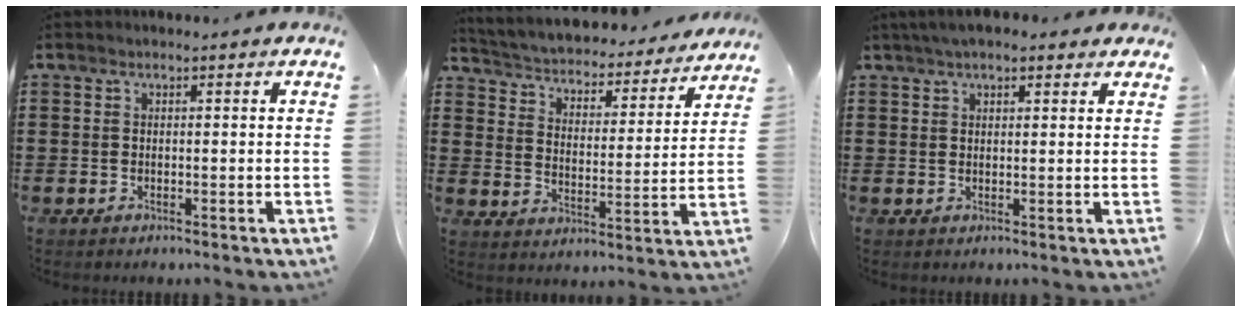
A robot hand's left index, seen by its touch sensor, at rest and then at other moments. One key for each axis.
{"total": 2.8, "fx": 2.7, "fy": 0.5, "fz": 0.0, "tx": -0.022, "ty": -0.030, "tz": 0.035}
{"total": 3.3, "fx": 2.5, "fy": 1.1, "fz": 1.9, "tx": -0.043, "ty": 0.007, "tz": 0.045}